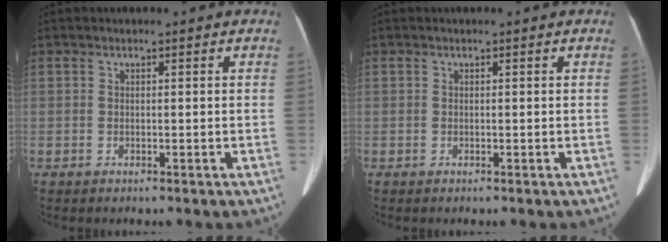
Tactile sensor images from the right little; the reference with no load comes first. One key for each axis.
{"total": 0.0}